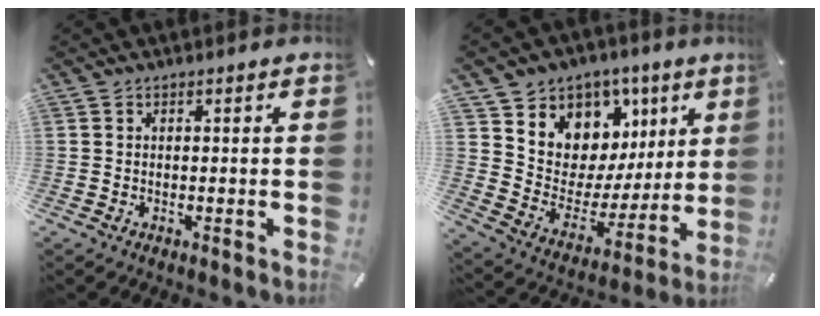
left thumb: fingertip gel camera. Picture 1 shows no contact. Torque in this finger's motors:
{"motor_torque": [1.74, 1.73, 1.41, -1.36, 0.20]}